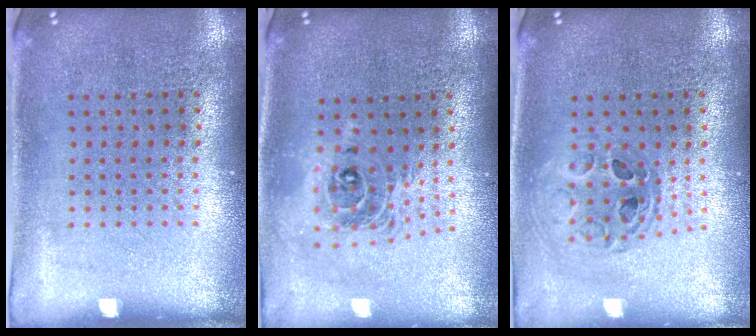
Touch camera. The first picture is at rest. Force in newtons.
{"total": 2.0, "press": 1.5, "slide": 1.3}
{"total": 0.7, "press": 0.7, "slide": 0.1}